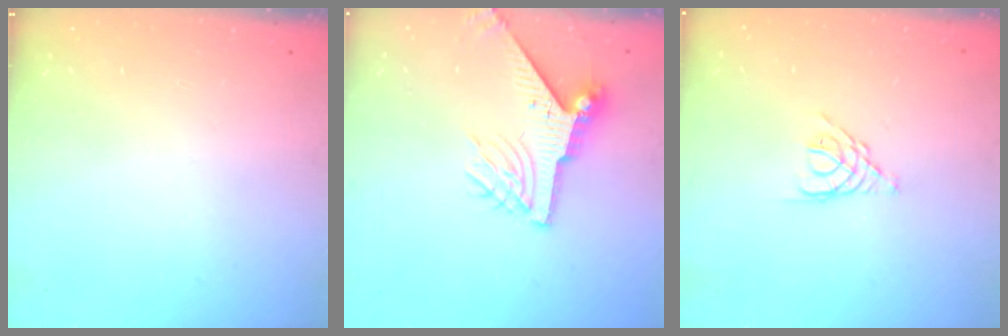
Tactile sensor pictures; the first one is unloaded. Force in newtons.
{"total": 9.0, "press": 9.0, "slide": 0.8}
{"total": 3.3, "press": 3.2, "slide": 0.5}